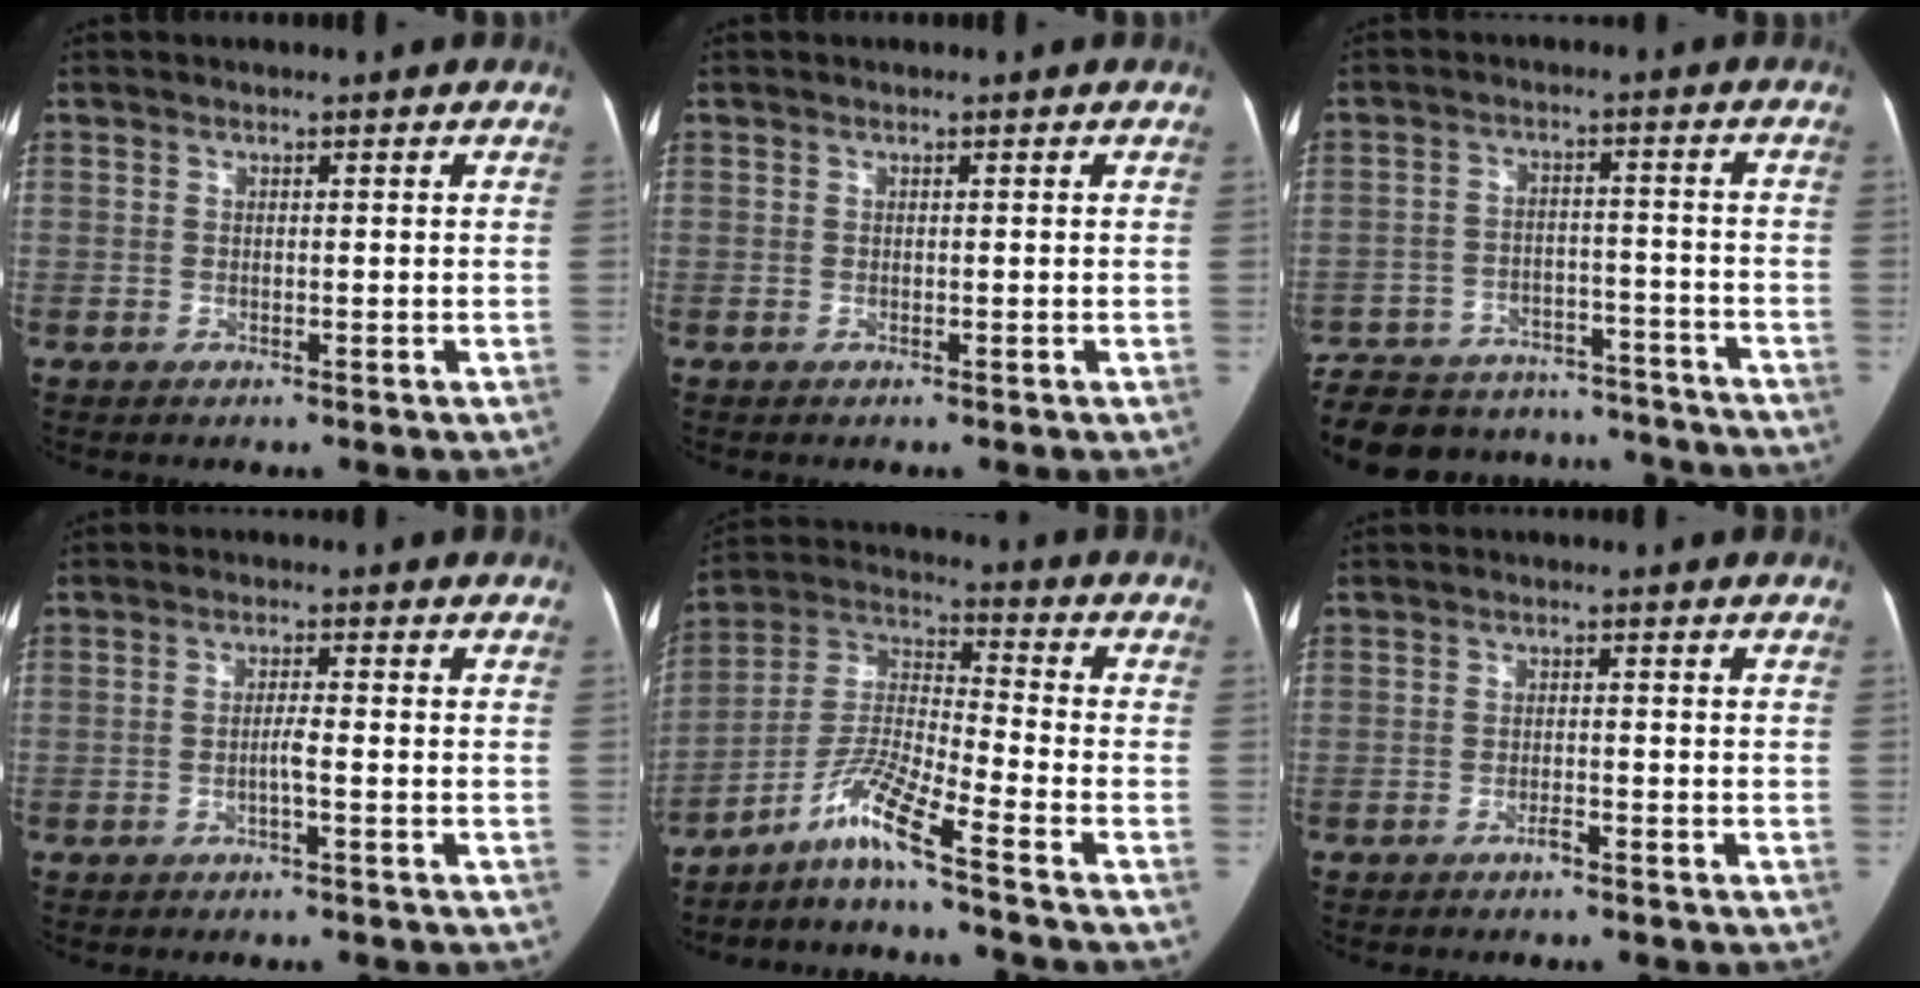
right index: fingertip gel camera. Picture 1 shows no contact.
{"total": 0.0}
{"total": 22.4, "force": [-20.2, 7.3, 6.4], "torque": [-0.139, 0.009, -0.272]}
{"total": 2.1, "force": [-0.9, -0.1, 1.9], "torque": [-0.034, 0.002, -0.018]}
{"total": 9.3, "force": [-7.1, -0.8, 6.0], "torque": [-0.129, 0.005, -0.133]}
{"total": 1.4, "force": [-1.2, 0.3, 0.7], "torque": [-0.012, 0.002, -0.019]}